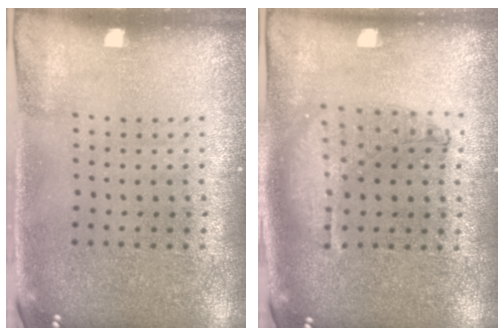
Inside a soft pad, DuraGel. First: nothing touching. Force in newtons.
{"total": 1.0, "press": 1.0, "slide": 0.3}